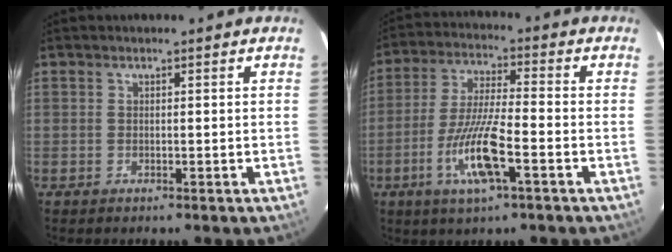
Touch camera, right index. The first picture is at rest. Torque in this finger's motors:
{"motor_torque": [1.82, -0.31, 0.90, 0.21]}